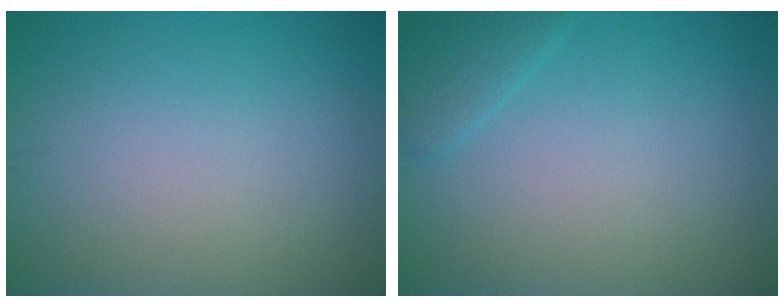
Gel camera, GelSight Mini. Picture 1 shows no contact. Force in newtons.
{"total": 1.5, "press": 1.5, "slide": 0.0}